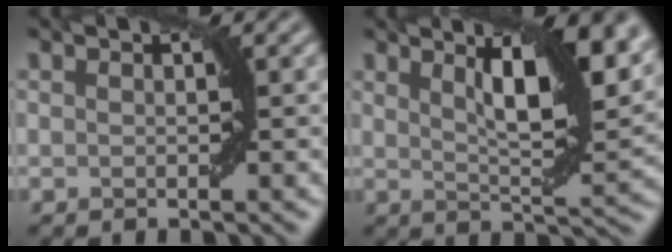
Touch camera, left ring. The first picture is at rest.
{"total": 8.0, "force": [3.4, 2.1, 6.9], "torque": [-0.097, -0.002, 0.062]}